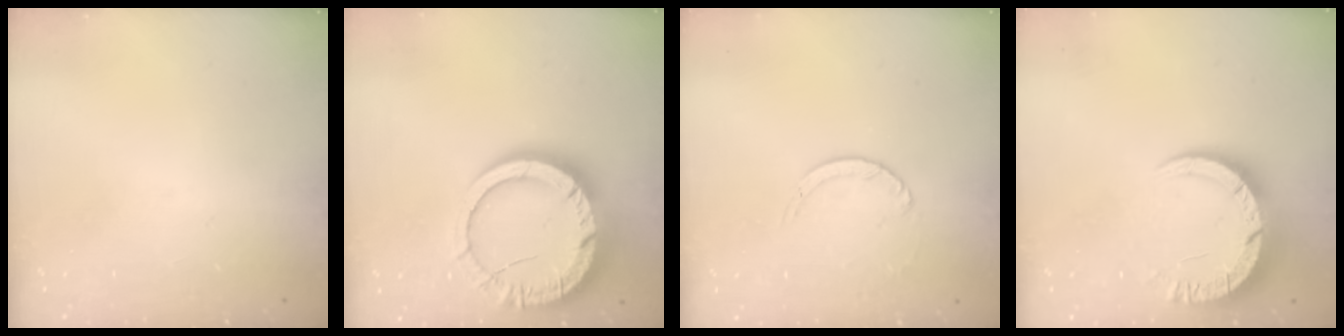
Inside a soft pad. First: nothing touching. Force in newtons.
{"total": 16.2, "press": 16.2, "slide": 1.5}
{"total": 1.1, "press": 1.1, "slide": 0.1}
{"total": 10.0, "press": 10.0, "slide": 1.1}